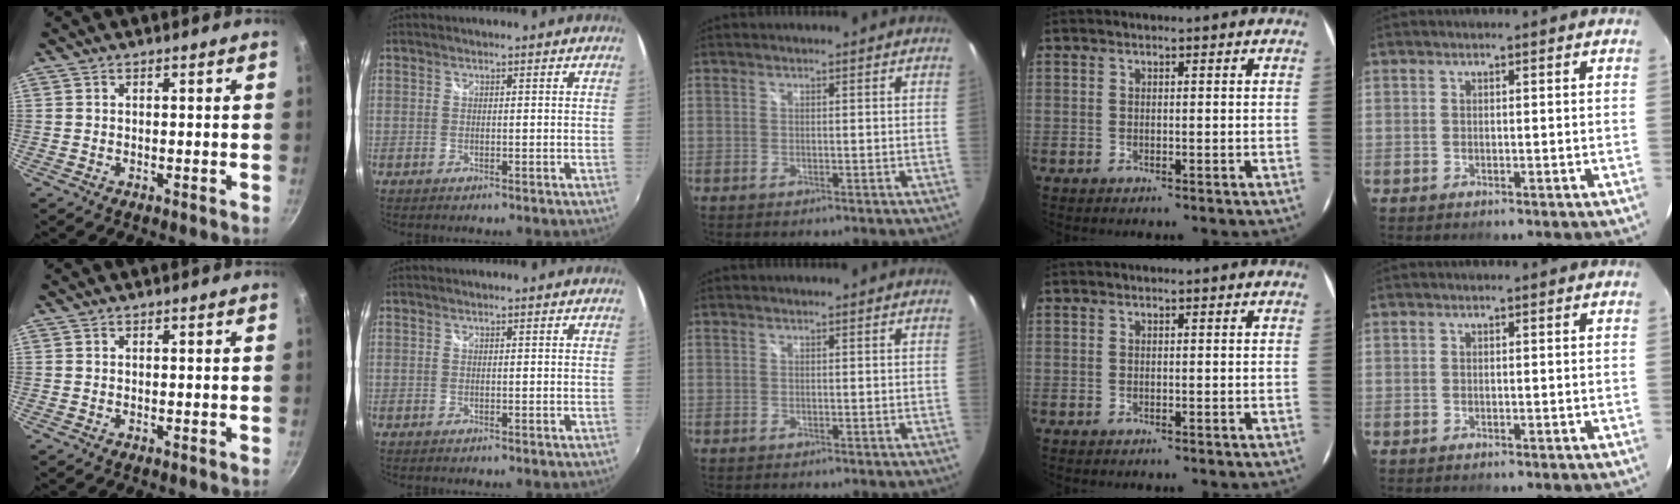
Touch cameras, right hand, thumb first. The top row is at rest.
{}